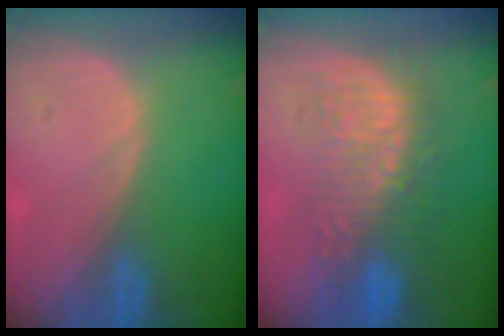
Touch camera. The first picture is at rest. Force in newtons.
{"total": 9.3, "press": 8.7, "slide": 3.4}